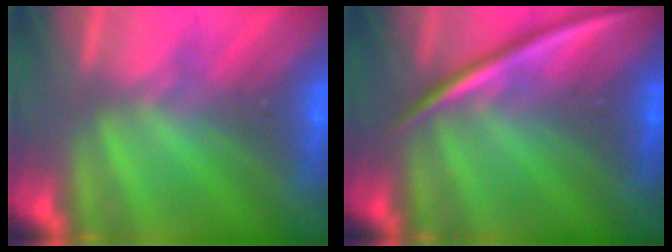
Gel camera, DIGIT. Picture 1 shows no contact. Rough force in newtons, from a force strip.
{"total": 2.2}